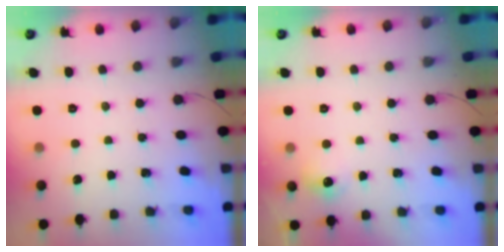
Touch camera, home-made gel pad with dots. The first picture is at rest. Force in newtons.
{"total": 6.3, "press": 6.2, "slide": 1.2}